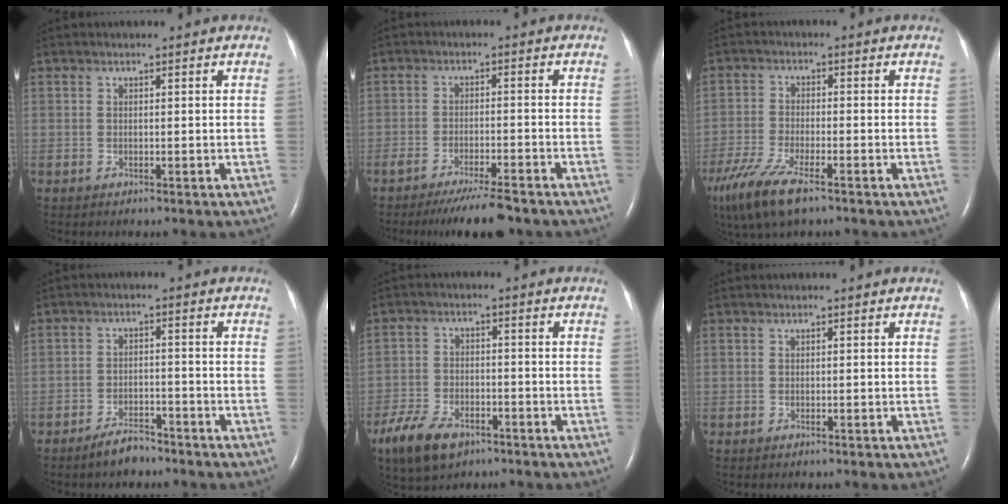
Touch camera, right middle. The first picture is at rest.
{"total": 8.0, "force": [-6.8, 0.6, 4.3], "torque": [-0.066, -0.019, -0.106]}
{"total": 10.1, "force": [-6.8, 2.3, 7.1], "torque": [-0.146, -0.025, -0.121]}
{"total": 4.0, "force": [-3.5, 1.2, 1.6], "torque": [-0.036, -0.001, -0.059]}
{"total": 9.3, "force": [-6.1, 4.7, 5.2], "torque": [-0.107, -0.010, -0.105]}
{"total": 0.0}